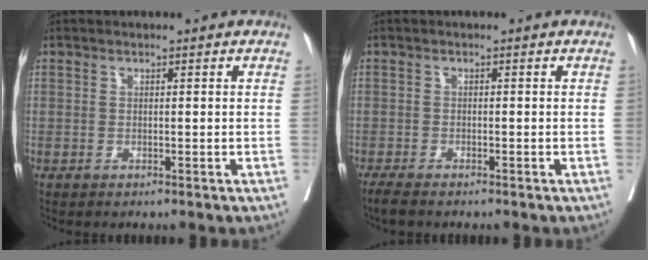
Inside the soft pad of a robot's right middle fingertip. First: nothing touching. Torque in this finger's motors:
{"motor_torque": [-0.11, -0.04, 0.02, 0.01]}